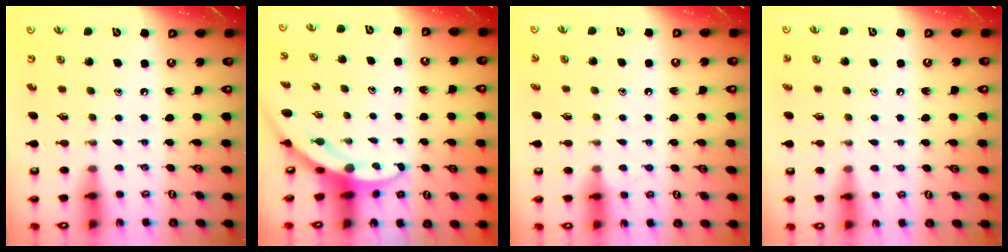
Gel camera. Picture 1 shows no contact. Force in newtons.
{"total": 3.3, "press": 3.3, "slide": 0.2}
{"total": 3.0, "press": 3.0, "slide": 0.3}
{"total": 3.3, "press": 3.3, "slide": 0.4}